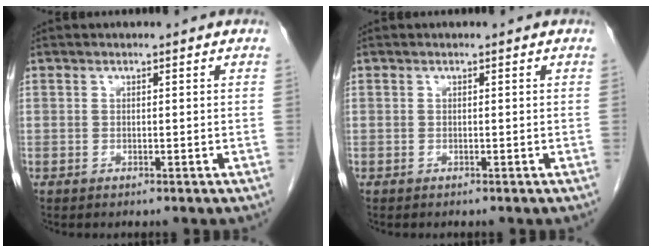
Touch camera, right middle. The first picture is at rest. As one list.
[{"total": 0.0}]